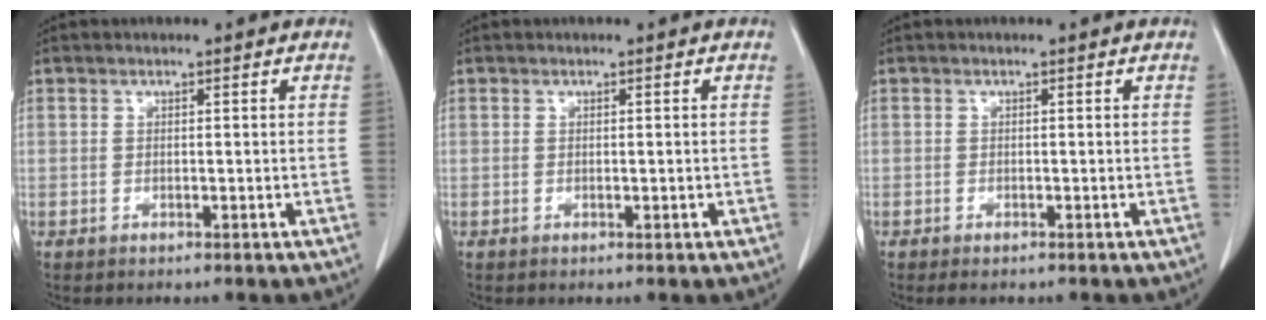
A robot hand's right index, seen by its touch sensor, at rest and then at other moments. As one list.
[{"total": 0.6, "force": [-0.1, 0.2, 0.5], "torque": [-0.010, -0.002, -0.001]}, {"total": 1.0, "force": [-0.8, 0.2, 0.5], "torque": [-0.012, -0.003, -0.009]}]